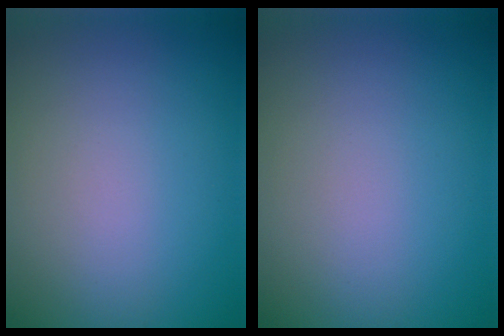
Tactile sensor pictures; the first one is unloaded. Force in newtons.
{"total": 0.0}